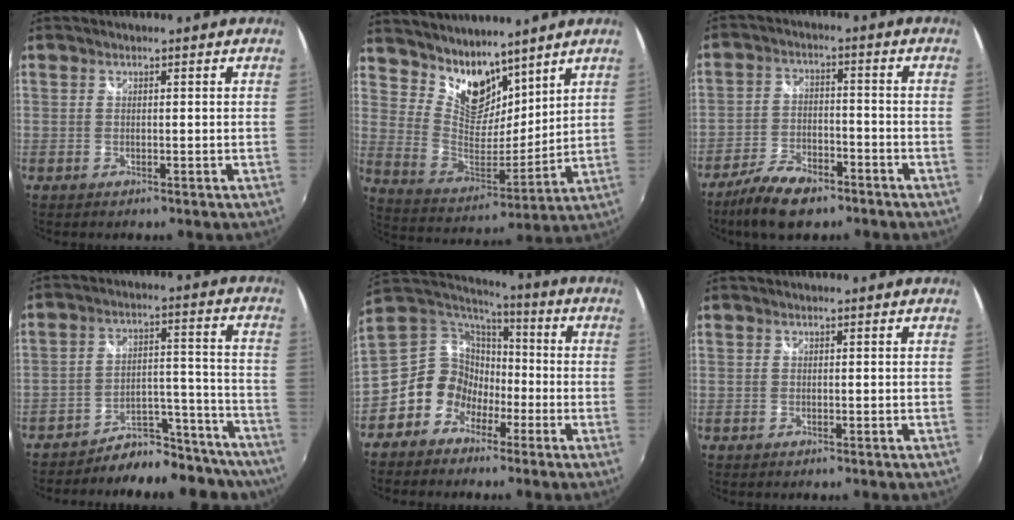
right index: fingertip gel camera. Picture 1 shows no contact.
{"total": 12.5, "force": [9.9, 6.4, 4.5], "torque": [-0.087, -0.003, 0.193]}
{"total": 10.6, "force": [-7.8, 4.2, 5.8], "torque": [-0.140, -0.011, -0.139]}
{"total": 16.2, "force": [-14.6, 5.8, 3.6], "torque": [-0.038, 0.054, -0.188]}
{"total": 12.1, "force": [-4.9, 10.5, 3.5], "torque": [-0.087, 0.031, -0.104]}
{"total": 0.0}